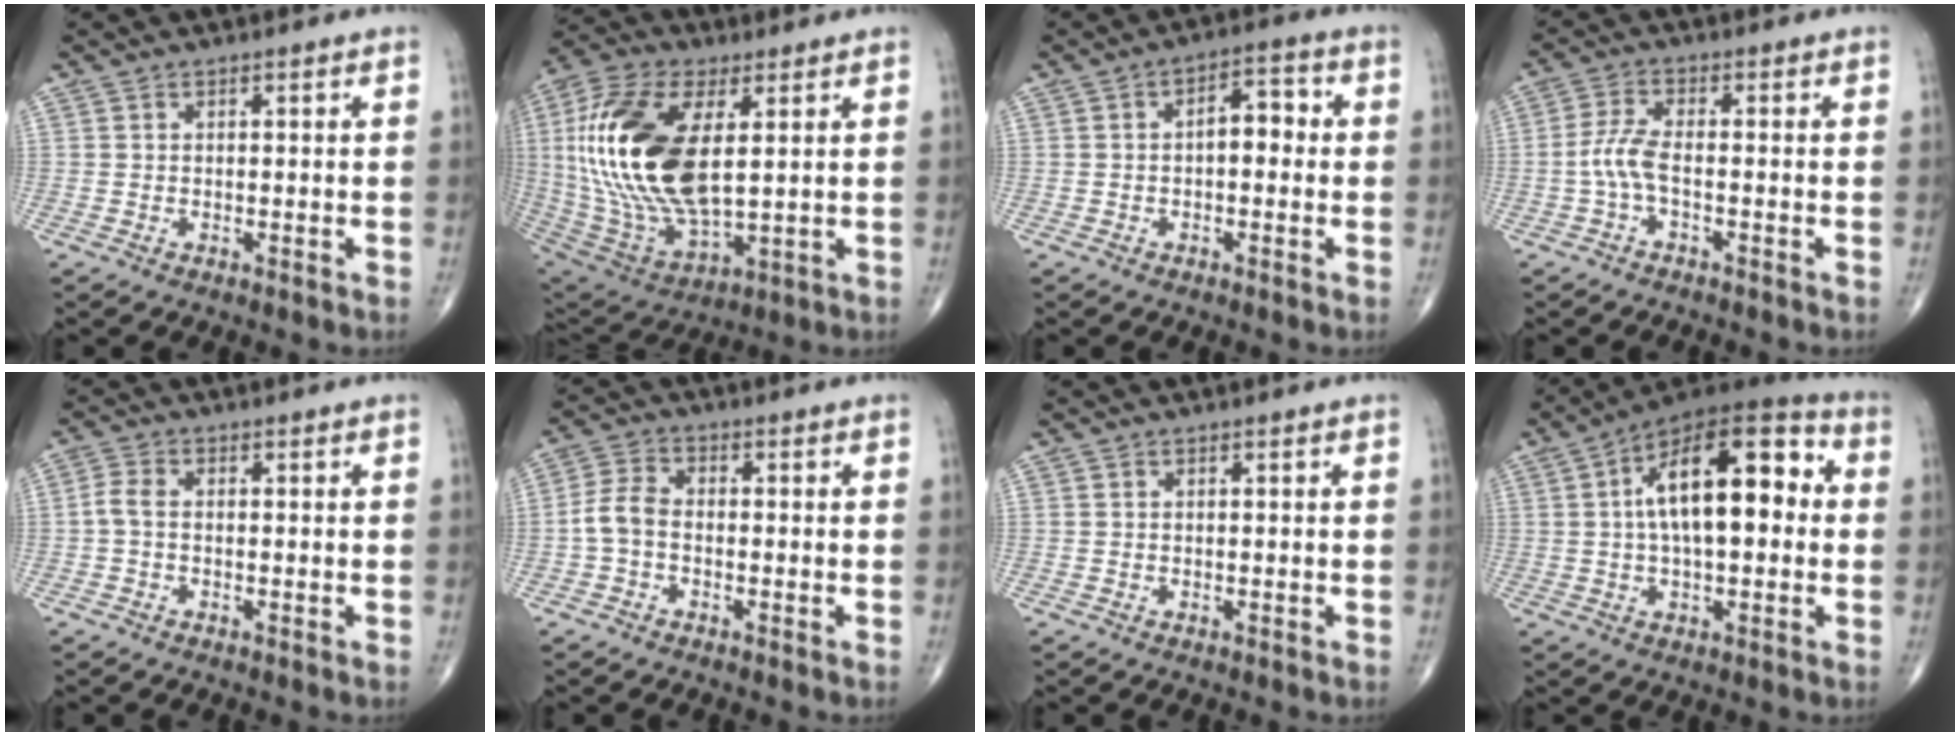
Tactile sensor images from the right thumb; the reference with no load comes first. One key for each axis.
{"total": 25.2, "fx": 4.1, "fy": 12.3, "fz": 21.6, "tx": -0.450, "ty": -0.020, "tz": 0.078}
{"total": 5.7, "fx": 0.0, "fy": 3.0, "fz": 4.8, "tx": -0.056, "ty": 0.022, "tz": -0.009}
{"total": 4.3, "fx": -1.3, "fy": 1.3, "fz": 3.9, "tx": -0.095, "ty": 0.011, "tz": -0.032}
{"total": 2.6, "fx": -0.4, "fy": 1.5, "fz": 2.0, "tx": -0.045, "ty": 0.005, "tz": -0.016}
{"total": 4.7, "fx": -1.2, "fy": 3.0, "fz": 3.4, "tx": -0.071, "ty": 0.017, "tz": -0.033}
{"total": 0.0}
{"total": 19.3, "fx": 2.6, "fy": 8.8, "fz": 17.0, "tx": -0.253, "ty": 0.033, "tz": 0.030}